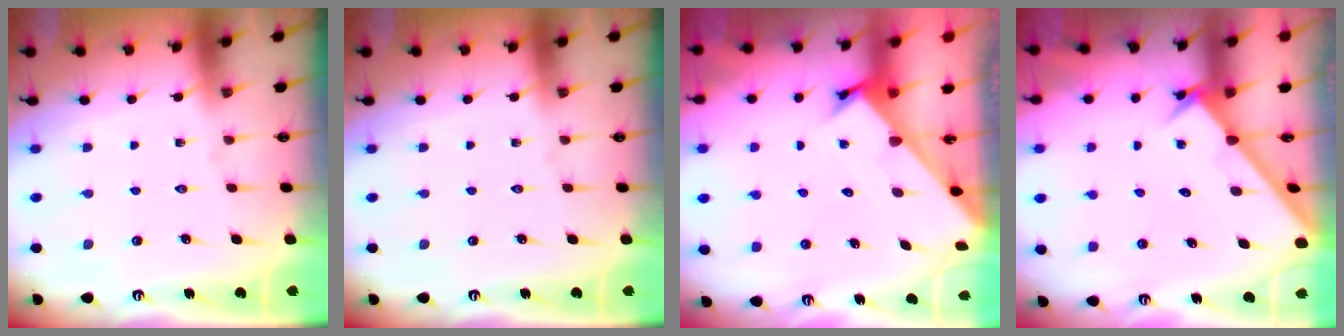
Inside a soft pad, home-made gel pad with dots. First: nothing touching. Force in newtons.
{"total": 0.0}
{"total": 2.4, "press": 2.4, "slide": 0.2}
{"total": 2.2, "press": 2.2, "slide": 0.2}